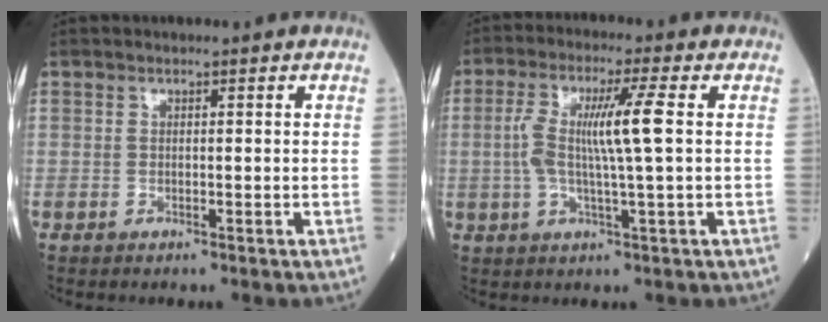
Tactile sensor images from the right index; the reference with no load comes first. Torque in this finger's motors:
{"motor_torque": [0.51, 0.20, 0.23, 0.13]}